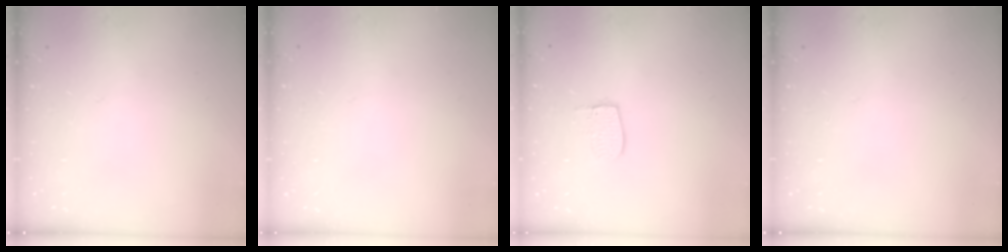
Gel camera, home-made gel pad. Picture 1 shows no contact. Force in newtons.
{"total": 0.0}
{"total": 7.2, "press": 7.2, "slide": 0.3}
{"total": 0.0}